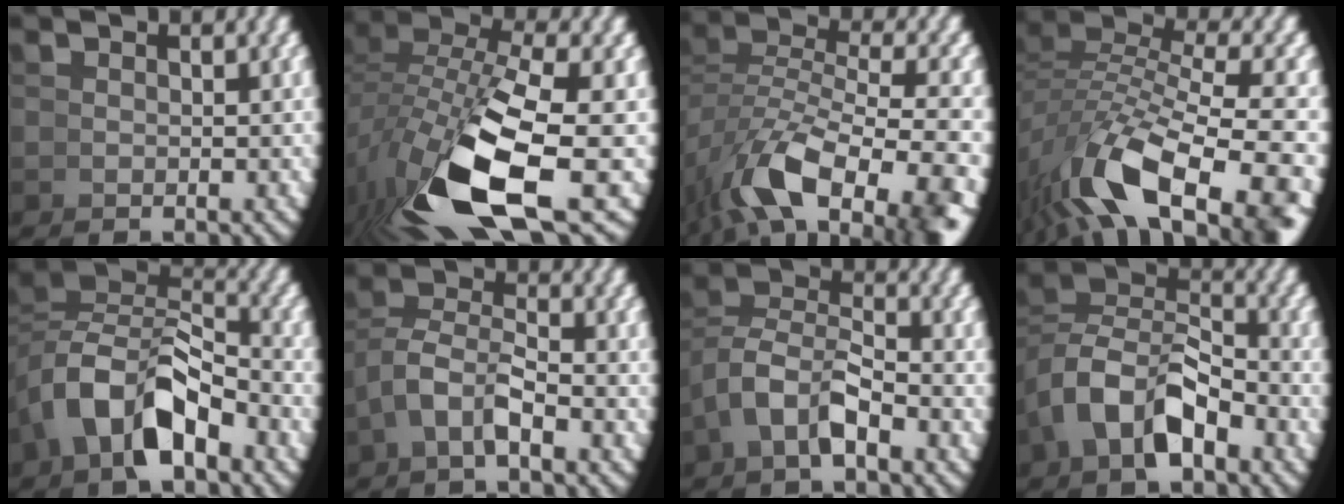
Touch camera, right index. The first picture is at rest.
{"total": 10.1, "force": [-2.0, 4.6, 8.8], "torque": [-0.181, -0.029, -0.009]}
{"total": 10.6, "force": [-3.7, 5.1, 8.5], "torque": [-0.146, -0.037, -0.034]}
{"total": 10.0, "force": [-2.7, 5.0, 8.3], "torque": [-0.148, -0.029, -0.023]}
{"total": 6.7, "force": [-0.2, 4.4, 5.0], "torque": [-0.092, -0.002, -0.006]}
{"total": 3.8, "force": [-0.5, 2.8, 2.6], "torque": [-0.057, -0.006, -0.015]}
{"total": 4.9, "force": [-0.5, 4.0, 2.8], "torque": [-0.060, -0.003, -0.021]}
{"total": 5.9, "force": [-0.2, 4.5, 3.9], "torque": [-0.066, 0.001, -0.013]}